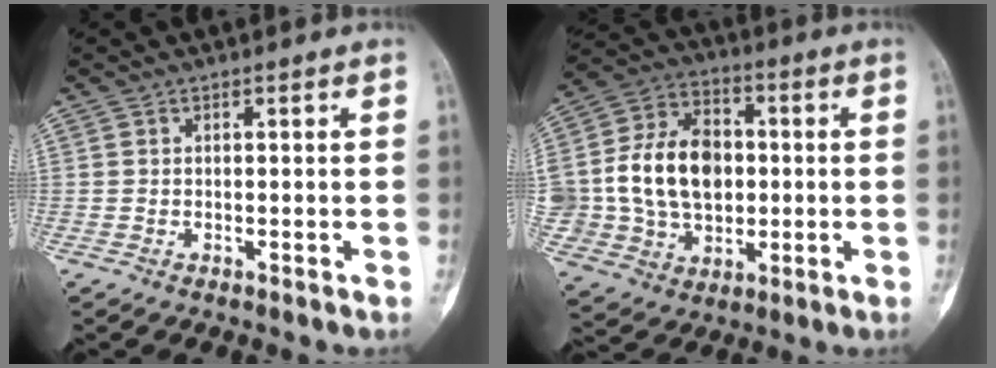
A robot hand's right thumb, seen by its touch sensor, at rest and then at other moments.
{"total": 18.3, "force": [0.4, 13.8, 12.1], "torque": [-0.191, 0.023, 0.018]}